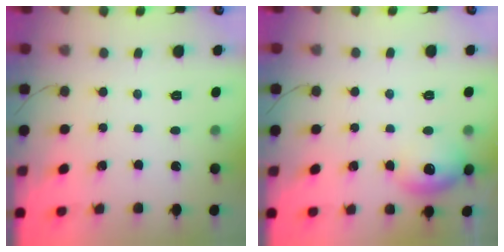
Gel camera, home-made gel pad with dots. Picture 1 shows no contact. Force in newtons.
{"total": 10.0, "press": 9.9, "slide": 1.3}